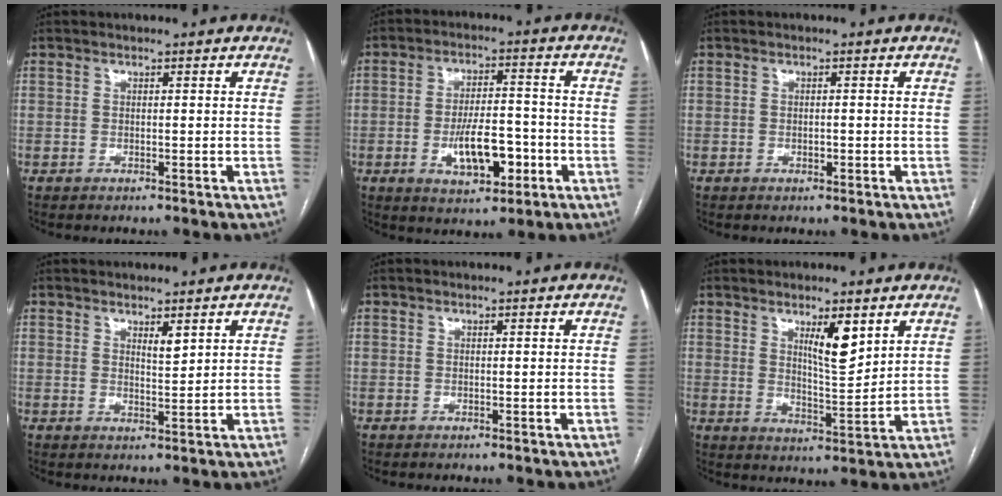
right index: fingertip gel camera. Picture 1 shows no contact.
{"total": 9.2, "force": [-3.0, 3.7, 7.8], "torque": [-0.139, 0.007, -0.045]}
{"total": 1.0, "force": [-0.4, 0.5, 0.8], "torque": [-0.014, 0.001, -0.006]}
{"total": 2.0, "force": [1.4, 0.4, 1.4], "torque": [-0.027, -0.006, 0.028]}
{"total": 0.0}
{"total": 6.5, "force": [3.4, 1.5, 5.4], "torque": [-0.091, -0.009, 0.061]}